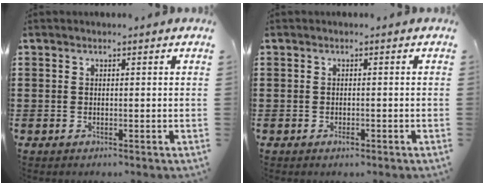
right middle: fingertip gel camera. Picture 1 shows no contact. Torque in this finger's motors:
{"motor_torque": [0.44, -0.18, 0.00, 0.03]}